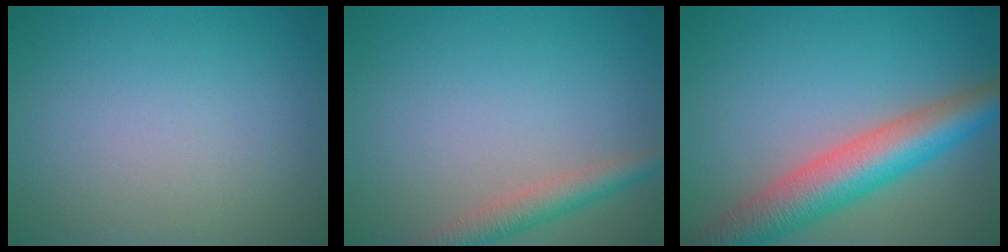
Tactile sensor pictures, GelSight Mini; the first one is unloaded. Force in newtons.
{"total": 3.0, "press": 2.9, "slide": 0.1}
{"total": 7.9, "press": 7.9, "slide": 0.4}